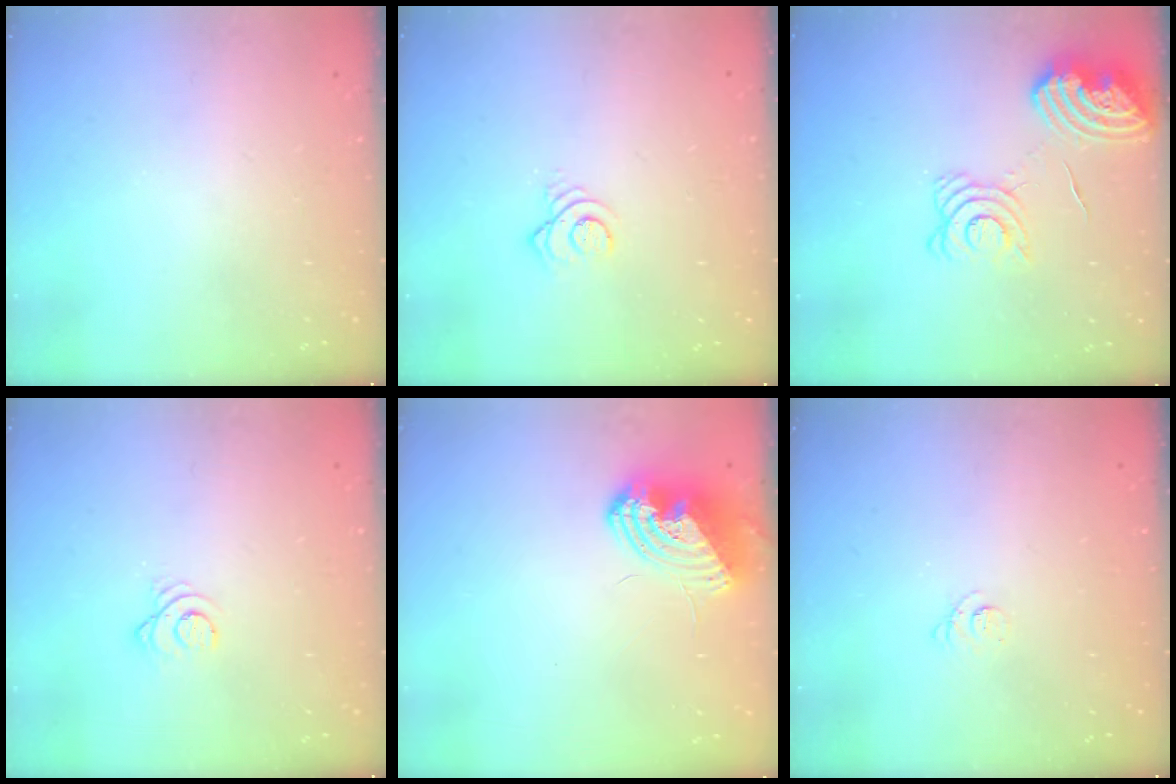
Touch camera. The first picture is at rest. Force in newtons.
{"total": 3.8, "press": 3.8, "slide": 0.2}
{"total": 14.4, "press": 14.3, "slide": 1.9}
{"total": 3.2, "press": 3.2, "slide": 0.4}
{"total": 10.5, "press": 10.5, "slide": 1.0}
{"total": 2.3, "press": 2.2, "slide": 0.2}